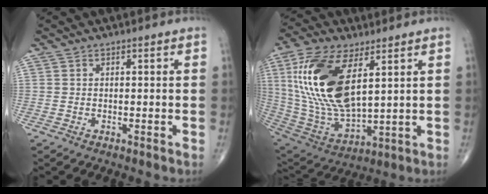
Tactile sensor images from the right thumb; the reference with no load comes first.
{"total": 22.3, "force": [6.6, 10.4, 18.6], "torque": [-0.375, -0.031, 0.130]}